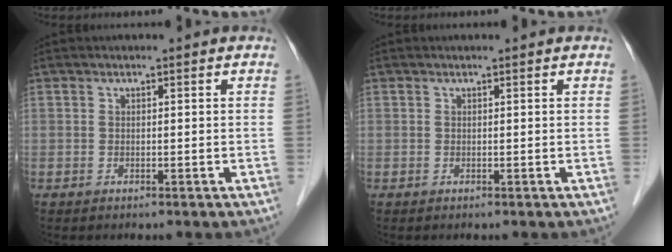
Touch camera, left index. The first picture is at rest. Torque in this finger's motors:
{"motor_torque": [0.15, 0.06, 0.00, -0.01]}